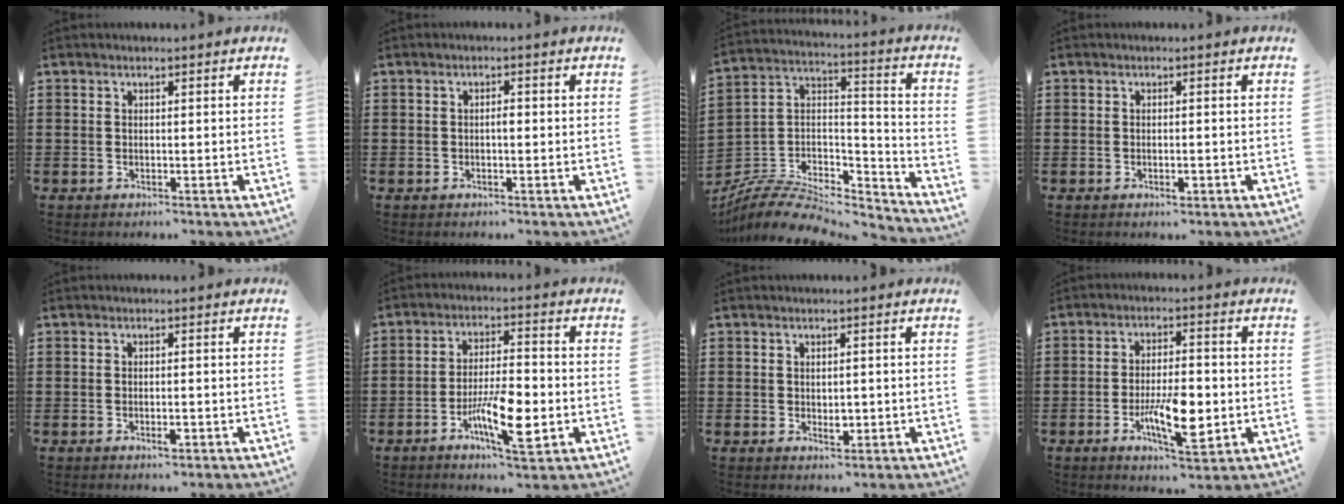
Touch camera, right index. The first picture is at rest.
{"total": 1.3, "force": [-0.2, 0.4, 1.2], "torque": [-0.023, -0.001, -0.004]}
{"total": 7.5, "force": [-6.2, 3.3, 2.9], "torque": [-0.061, 0.012, -0.122]}
{"total": 1.2, "force": [-0.4, 0.3, 1.1], "torque": [-0.021, -0.007, -0.005]}
{"total": 1.6, "force": [-0.6, 0.4, 1.4], "torque": [-0.027, -0.004, -0.009]}
{"total": 10.0, "force": [-3.3, 3.1, 8.9], "torque": [-0.174, -0.010, -0.056]}
{"total": 1.9, "force": [0.1, 1.0, 1.6], "torque": [-0.020, -0.003, 0.001]}
{"total": 9.4, "force": [-2.4, 3.4, 8.4], "torque": [-0.162, -0.011, -0.037]}